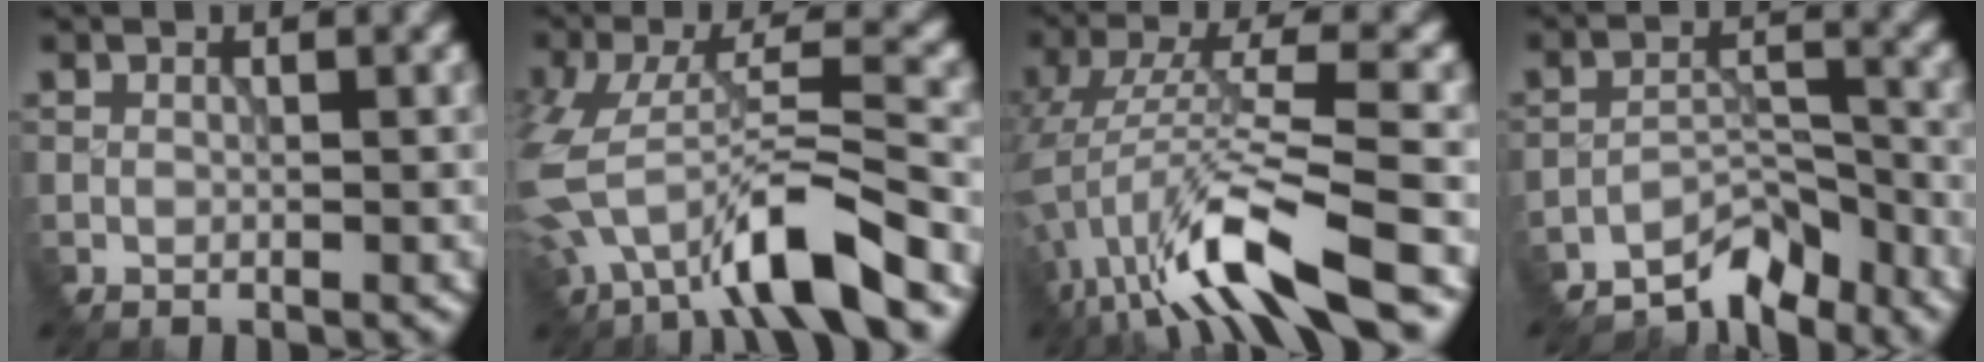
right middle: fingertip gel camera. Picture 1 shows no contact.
{"total": 8.1, "force": [-4.7, 1.5, 6.4], "torque": [-0.123, 0.006, -0.092]}
{"total": 8.6, "force": [-4.6, 1.3, 7.1], "torque": [-0.131, 0.009, -0.091]}
{"total": 5.4, "force": [-5.2, 1.0, 1.1], "torque": [0.003, 0.003, -0.095]}